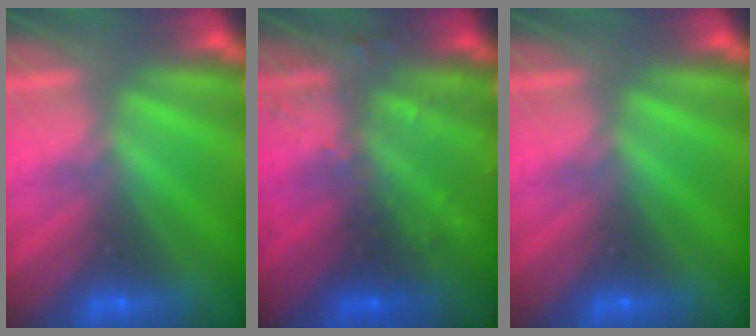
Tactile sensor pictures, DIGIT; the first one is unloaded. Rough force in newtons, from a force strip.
{"total": 2.9}
{"total": 0.0}